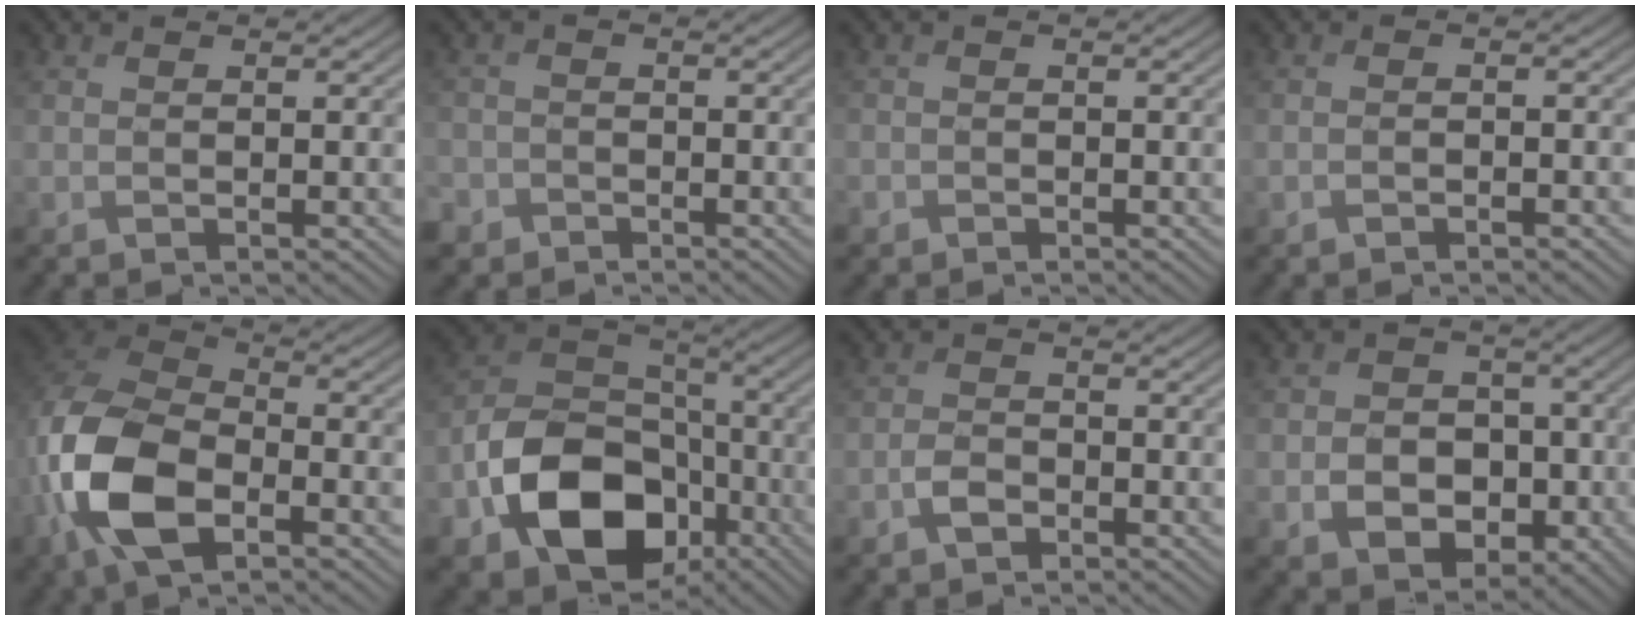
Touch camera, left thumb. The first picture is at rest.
{"total": 3.2, "force": [-1.8, 2.6, 0.3], "torque": [-0.007, -0.003, -0.046]}
{"total": 1.1, "force": [-0.5, 1.0, -0.1], "torque": [0.010, -0.003, -0.014]}
{"total": 0.8, "force": [-0.5, 0.0, 0.7], "torque": [-0.014, 0.002, -0.008]}
{"total": 12.7, "force": [-4.1, 7.1, 9.7], "torque": [-0.242, -0.013, -0.087]}
{"total": 14.4, "force": [-5.6, 10.3, 8.3], "torque": [-0.172, -0.027, -0.109]}
{"total": 2.1, "force": [-1.1, 1.4, 1.1], "torque": [-0.022, 0.004, -0.025]}
{"total": 7.7, "force": [-2.0, 6.3, 3.9], "torque": [-0.078, -0.016, -0.043]}